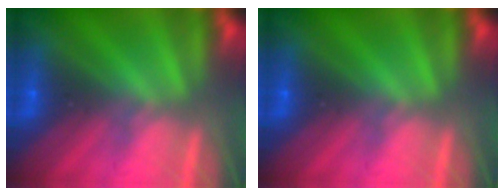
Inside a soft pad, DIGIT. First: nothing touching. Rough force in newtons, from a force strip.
{"total": 0.0}